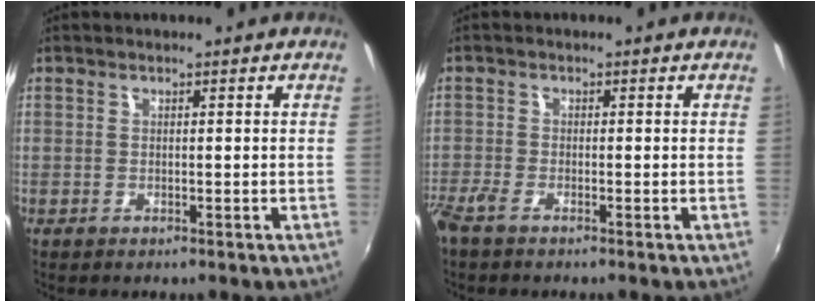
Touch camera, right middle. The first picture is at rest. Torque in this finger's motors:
{"motor_torque": [0.73, -0.64, 0.25, 0.06]}